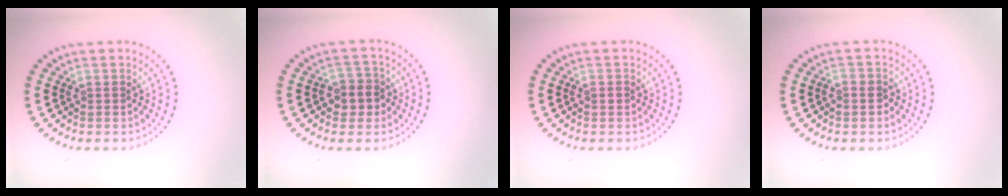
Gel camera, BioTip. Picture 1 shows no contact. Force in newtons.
{"total": 2.6, "press": 2.4, "slide": 1.1}
{"total": 0.7, "press": 0.7, "slide": 0.1}
{"total": 1.0, "press": 0.9, "slide": 0.4}